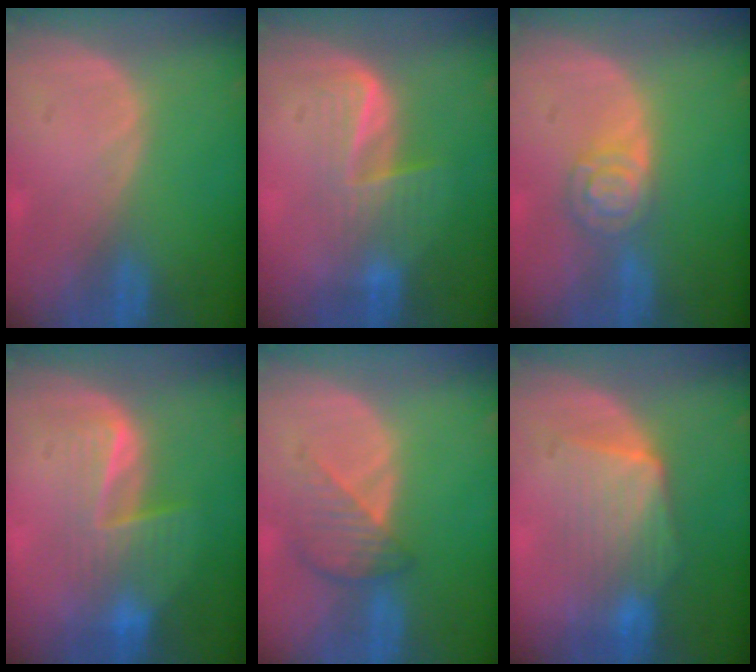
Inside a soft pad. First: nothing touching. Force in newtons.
{"total": 5.9, "press": 5.3, "slide": 2.6}
{"total": 5.3, "press": 4.6, "slide": 2.5}
{"total": 6.8, "press": 6.4, "slide": 2.3}
{"total": 4.6, "press": 4.3, "slide": 1.8}
{"total": 7.4, "press": 7.4, "slide": 0.7}